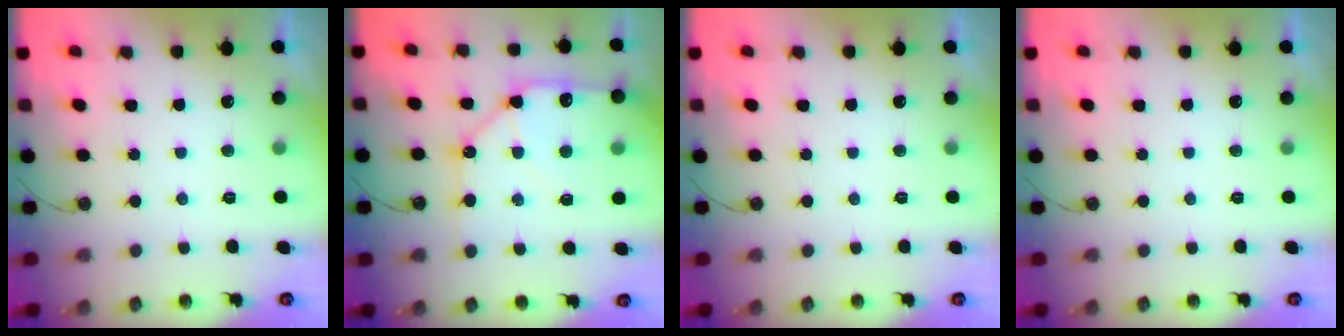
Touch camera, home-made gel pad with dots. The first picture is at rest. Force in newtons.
{"total": 14.6, "press": 14.4, "slide": 2.2}
{"total": 0.0}
{"total": 0.0}